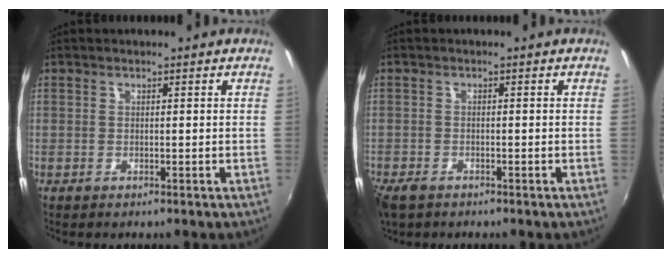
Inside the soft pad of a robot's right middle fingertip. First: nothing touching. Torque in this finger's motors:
{"motor_torque": [0.45, -0.49, 0.11, 0.05]}